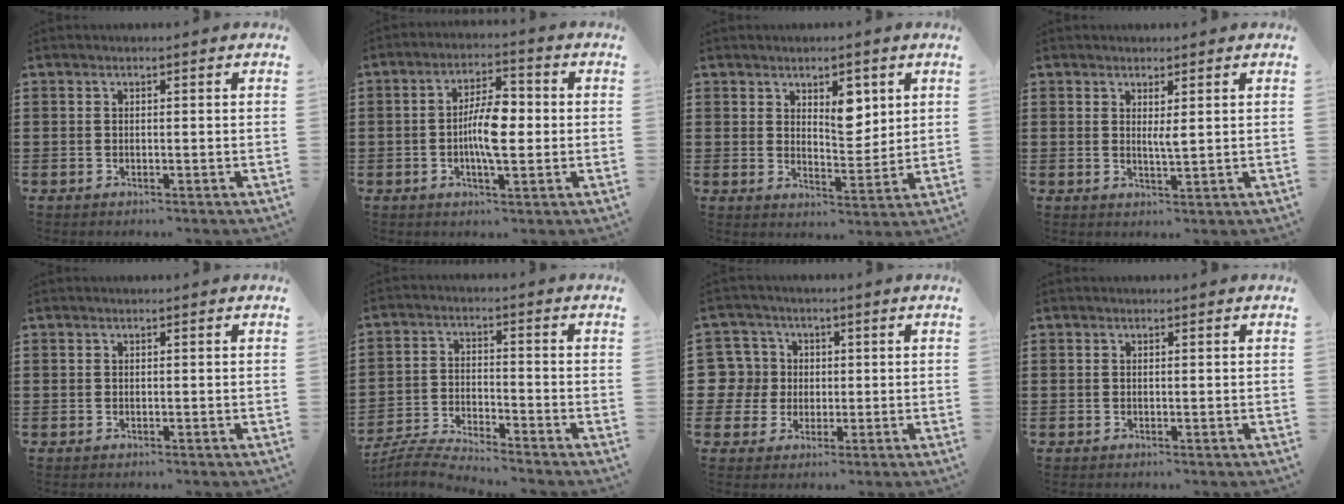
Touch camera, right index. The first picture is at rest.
{"total": 7.2, "force": [-0.6, 2.4, 6.8], "torque": [-0.120, 0.010, -0.012]}
{"total": 5.9, "force": [2.8, 3.1, 4.1], "torque": [-0.058, -0.005, 0.044]}
{"total": 1.9, "force": [0.8, 0.2, 1.7], "torque": [-0.036, -0.001, 0.014]}
{"total": 0.0}
{"total": 4.9, "force": [-4.8, -0.1, 0.8], "torque": [-0.030, -0.006, -0.100]}
{"total": 6.5, "force": [0.5, 6.3, 1.3], "torque": [-0.069, 0.013, 0.007]}
{"total": 0.0}